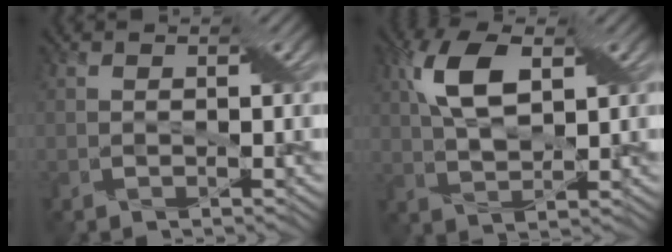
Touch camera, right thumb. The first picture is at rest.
{"total": 7.6, "force": [2.8, 3.5, 6.1], "torque": [-0.135, 0.010, 0.049]}